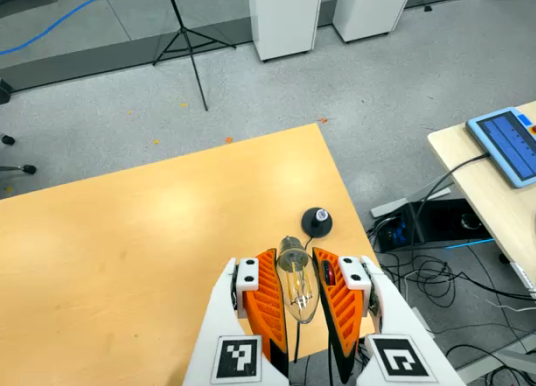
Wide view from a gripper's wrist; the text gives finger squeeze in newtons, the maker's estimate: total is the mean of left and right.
{"total": 21.0, "left": 22.5, "right": 19.5}